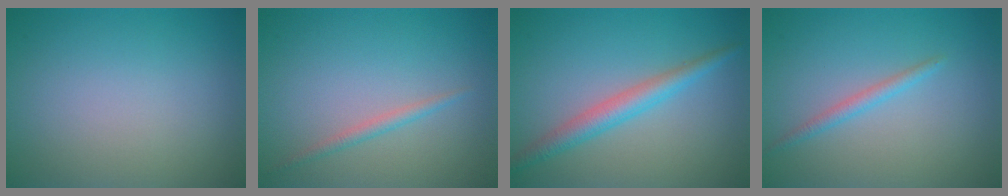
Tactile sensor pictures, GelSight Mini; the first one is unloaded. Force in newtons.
{"total": 1.2, "press": 1.2, "slide": 0.1}
{"total": 3.0, "press": 3.0, "slide": 0.2}
{"total": 1.4, "press": 1.4, "slide": 0.1}